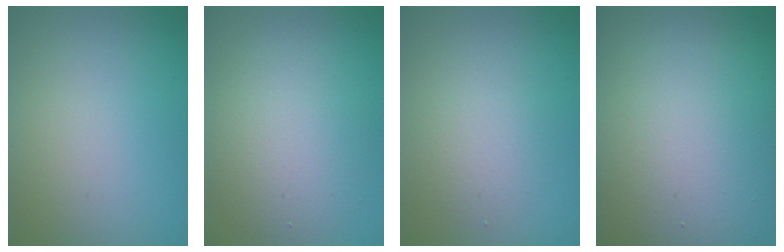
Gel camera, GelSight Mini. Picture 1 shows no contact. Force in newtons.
{"total": 4.5, "press": 4.5, "slide": 0.4}
{"total": 2.1, "press": 2.1, "slide": 0.1}
{"total": 14.1, "press": 14.1, "slide": 0.8}